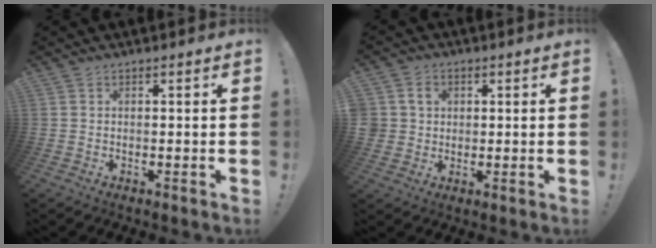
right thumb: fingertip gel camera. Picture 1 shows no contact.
{"total": 4.8, "force": [1.0, 4.6, 1.3], "torque": [-0.031, 0.003, 0.021]}